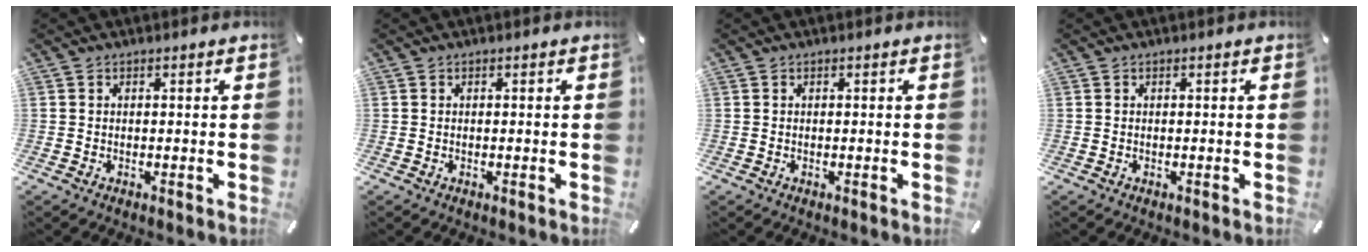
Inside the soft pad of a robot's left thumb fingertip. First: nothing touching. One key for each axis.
{"total": 0.0}
{"total": 0.0}
{"total": 0.0}